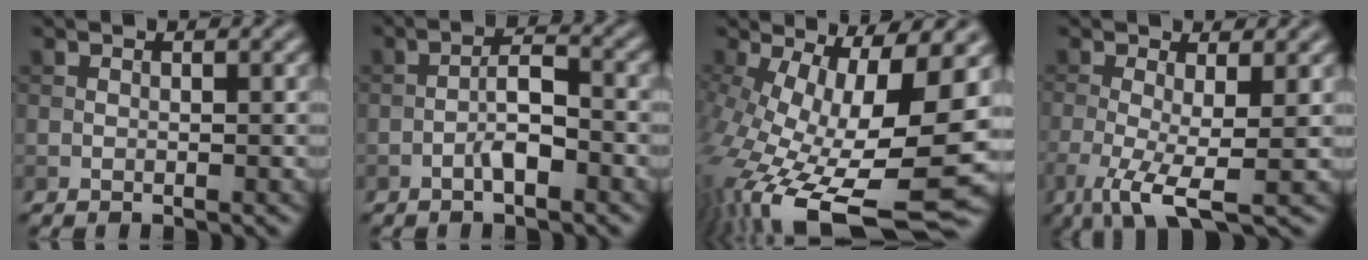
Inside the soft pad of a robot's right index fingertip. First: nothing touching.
{"total": 3.2, "force": [-1.5, 0.8, 2.7], "torque": [-0.047, 0.012, -0.031]}
{"total": 16.6, "force": [-3.1, 6.0, 15.2], "torque": [-0.273, -0.024, -0.042]}
{"total": 5.3, "force": [-1.5, 1.2, 4.9], "torque": [-0.101, -0.014, -0.029]}